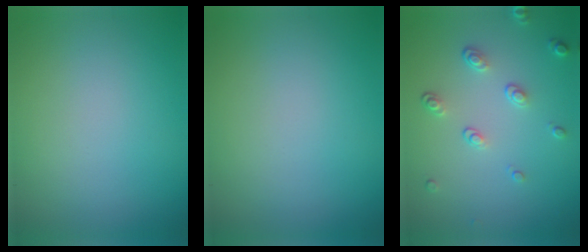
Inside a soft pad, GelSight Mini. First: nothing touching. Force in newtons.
{"total": 0.0}
{"total": 2.2, "press": 1.4, "slide": 1.7}